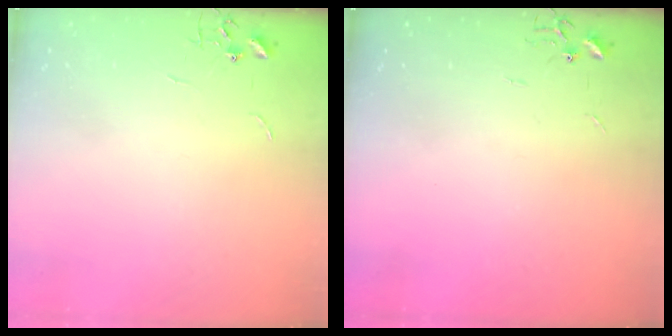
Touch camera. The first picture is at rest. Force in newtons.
{"total": 0.0}